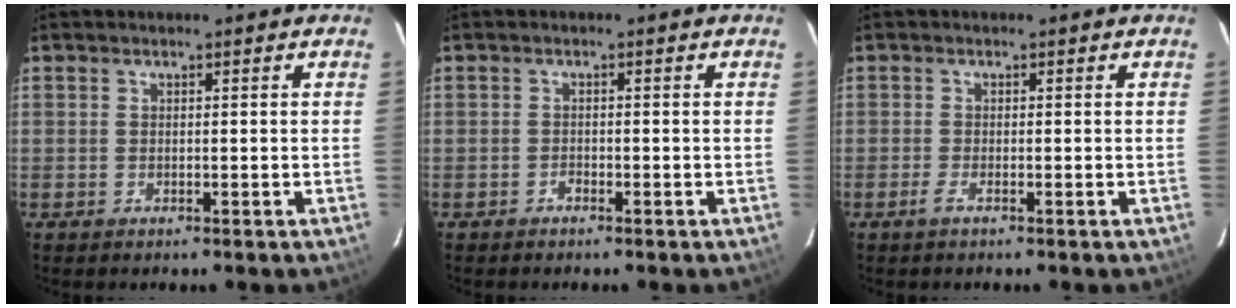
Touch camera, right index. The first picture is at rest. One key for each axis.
{"total": 0.7, "fx": -0.6, "fy": 0.3, "fz": 0.1, "tx": -0.001, "ty": 0.003, "tz": -0.013}
{"total": 1.7, "fx": -1.1, "fy": 0.1, "fz": 1.4, "tx": -0.029, "ty": -0.004, "tz": -0.022}